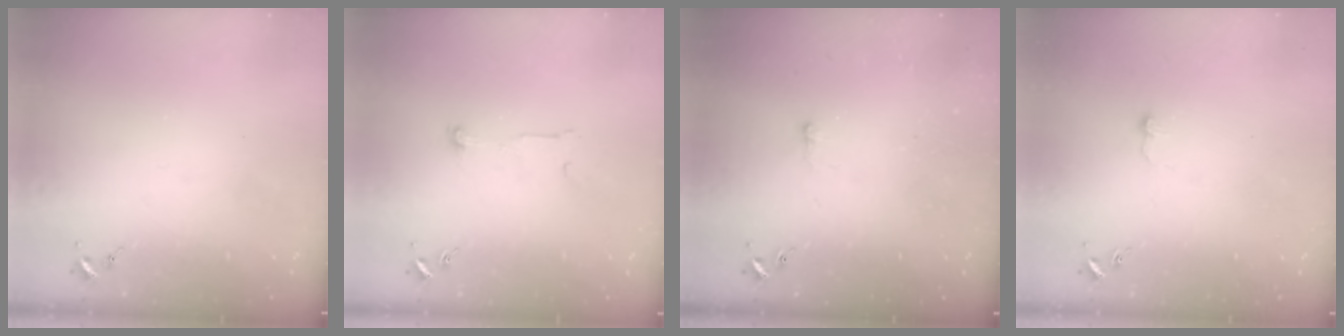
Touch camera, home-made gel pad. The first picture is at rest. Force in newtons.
{"total": 5.4, "press": 5.4, "slide": 0.4}
{"total": 6.1, "press": 6.1, "slide": 0.4}
{"total": 3.8, "press": 3.8, "slide": 0.3}